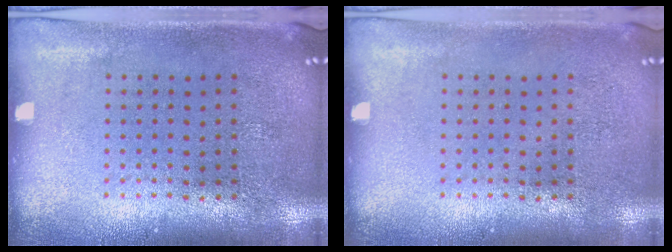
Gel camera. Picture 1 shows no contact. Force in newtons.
{"total": 0.0}